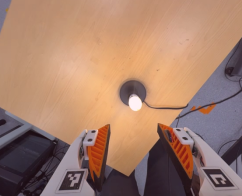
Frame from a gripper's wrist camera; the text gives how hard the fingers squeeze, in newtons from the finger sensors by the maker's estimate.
{"total": 0.0}